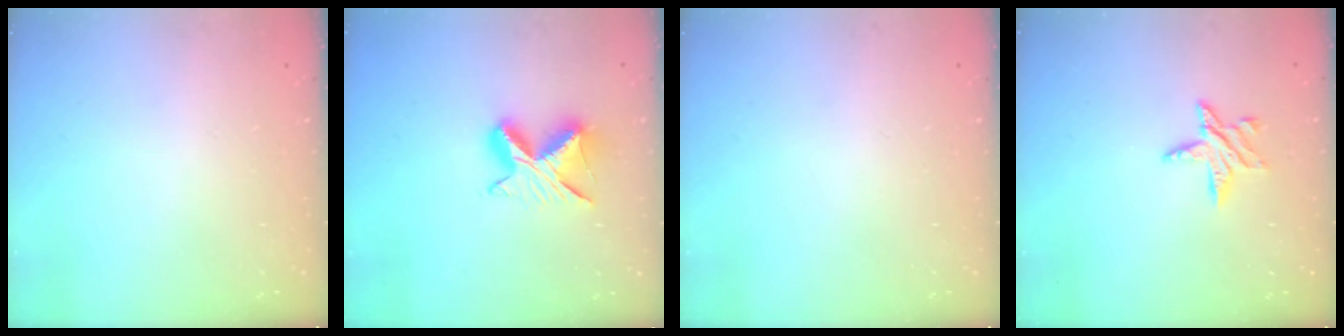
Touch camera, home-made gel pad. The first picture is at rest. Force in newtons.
{"total": 9.0, "press": 8.9, "slide": 0.5}
{"total": 0.0}
{"total": 7.3, "press": 7.3, "slide": 0.5}